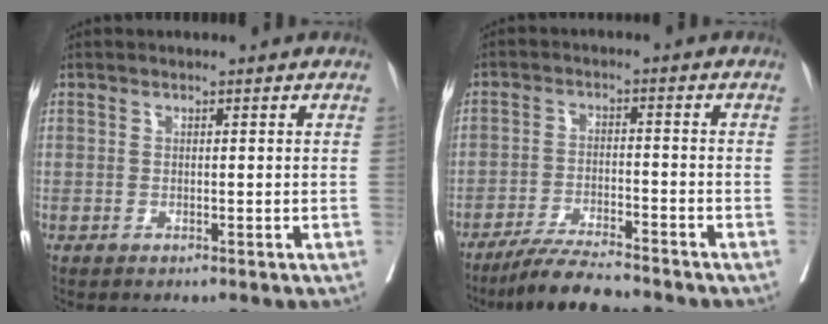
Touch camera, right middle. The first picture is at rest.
{"total": 7.8, "force": [-7.0, 0.3, 3.4], "torque": [-0.056, -0.020, -0.125]}